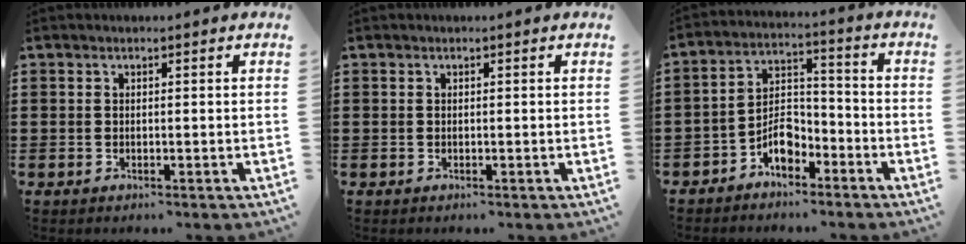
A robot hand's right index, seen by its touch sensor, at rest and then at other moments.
{"total": 0.0}
{"total": 6.1, "force": [-4.1, 3.2, 3.2], "torque": [-0.062, 0.019, -0.077]}